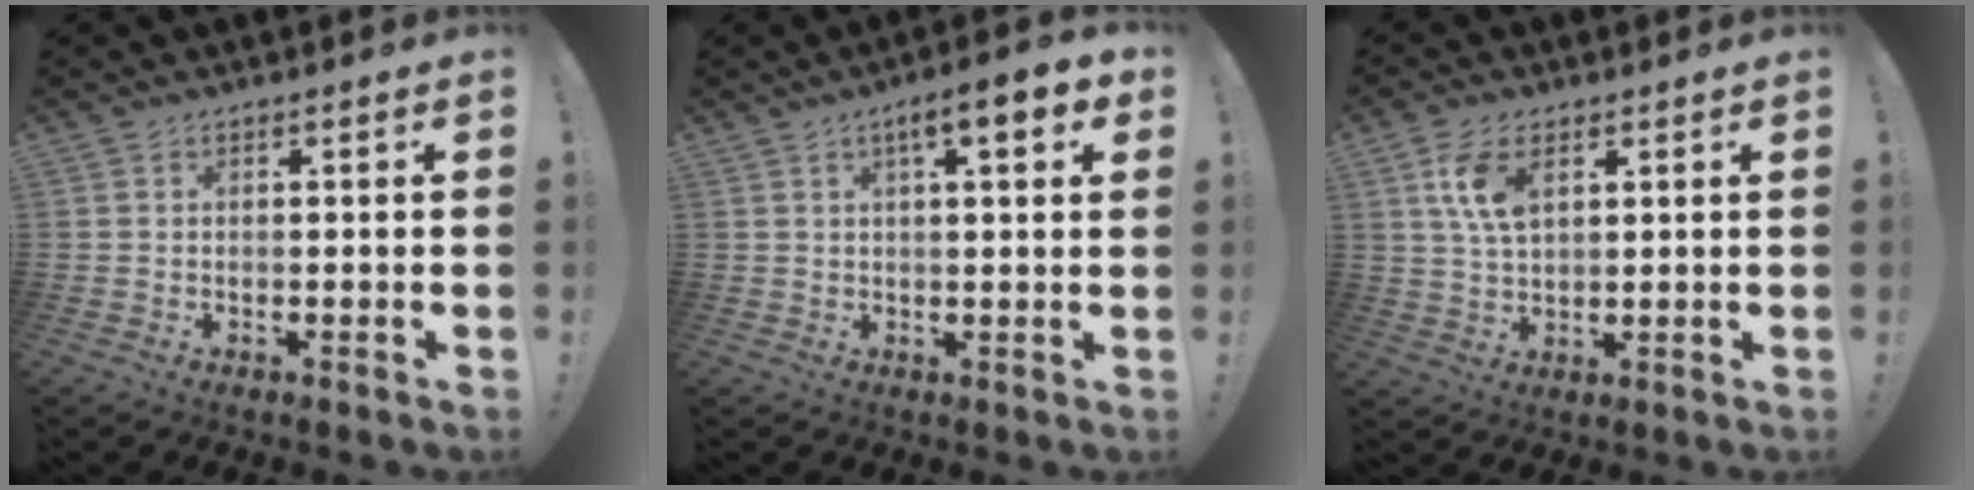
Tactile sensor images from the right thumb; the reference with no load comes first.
{"total": 7.9, "force": [3.4, 1.6, 6.9], "torque": [-0.091, -0.015, 0.048]}
{"total": 8.5, "force": [3.5, 4.4, 6.4], "torque": [-0.128, -0.007, 0.063]}